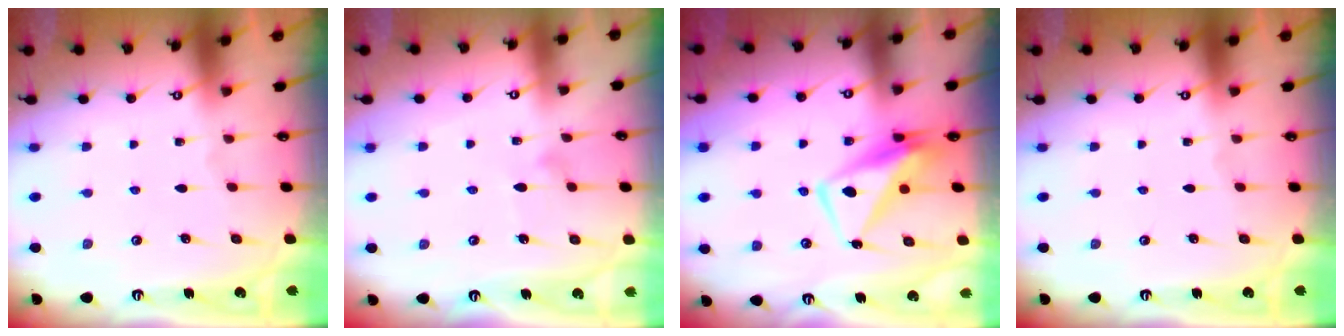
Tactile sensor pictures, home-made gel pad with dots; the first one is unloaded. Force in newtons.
{"total": 6.5, "press": 6.5, "slide": 0.3}
{"total": 8.9, "press": 8.8, "slide": 1.6}
{"total": 0.0}